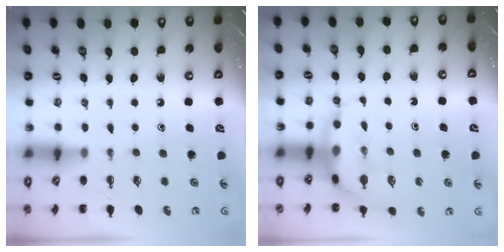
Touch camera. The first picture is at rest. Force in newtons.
{"total": 7.3, "press": 7.1, "slide": 2.0}